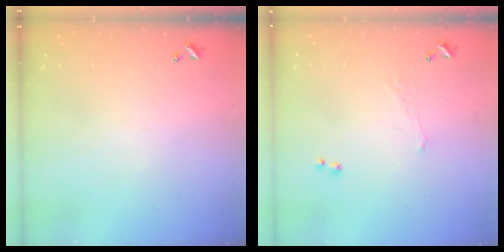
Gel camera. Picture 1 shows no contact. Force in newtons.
{"total": 0.7, "press": 0.2, "slide": 0.7}